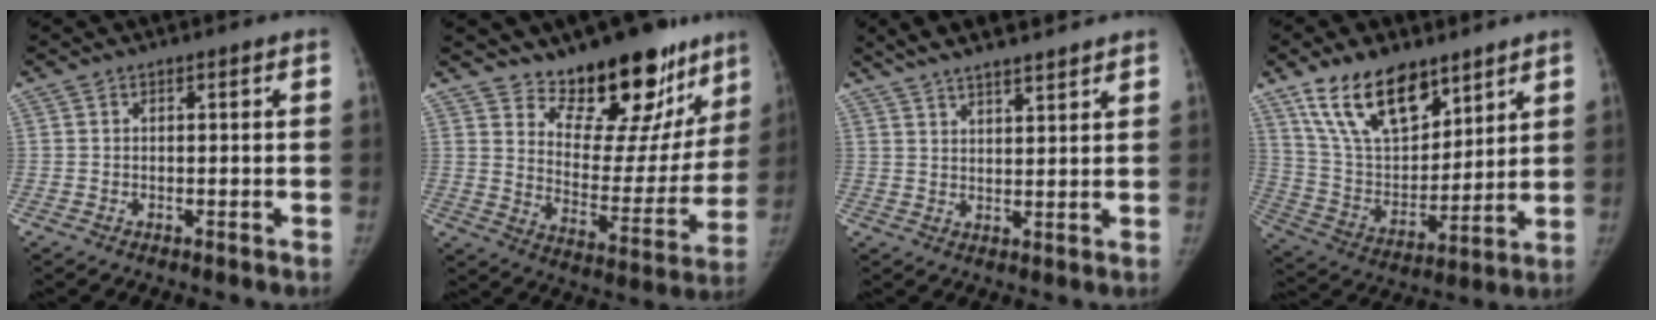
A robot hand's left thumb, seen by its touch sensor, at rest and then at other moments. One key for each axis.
{"total": 20.7, "fx": 16.0, "fy": 8.7, "fz": 9.9, "tx": -0.081, "ty": -0.121, "tz": 0.232}
{"total": 11.1, "fx": 9.1, "fy": 2.4, "fz": 5.9, "tx": -0.078, "ty": -0.010, "tz": 0.150}
{"total": 18.1, "fx": 12.1, "fy": 8.9, "fz": 10.2, "tx": -0.136, "ty": -0.058, "tz": 0.232}